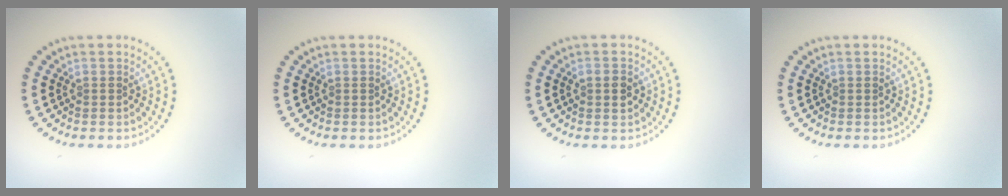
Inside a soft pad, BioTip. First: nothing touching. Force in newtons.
{"total": 0.0}
{"total": 1.9, "press": 1.9, "slide": 0.2}
{"total": 0.0}